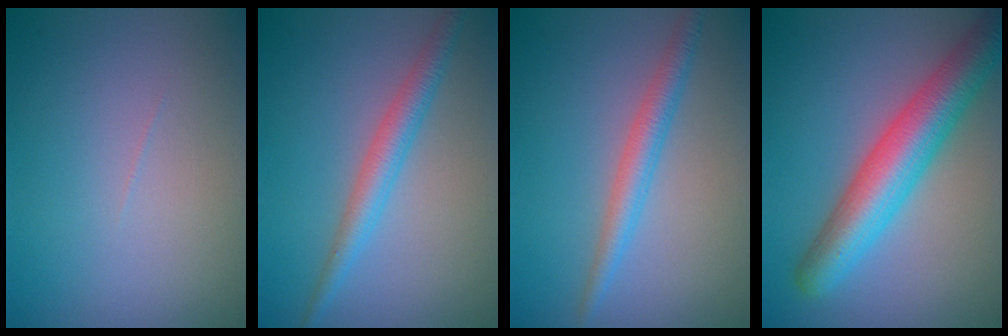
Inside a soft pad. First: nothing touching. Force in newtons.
{"total": 2.9, "press": 2.9, "slide": 0.1}
{"total": 2.6, "press": 2.6, "slide": 0.0}
{"total": 7.4, "press": 7.4, "slide": 0.2}